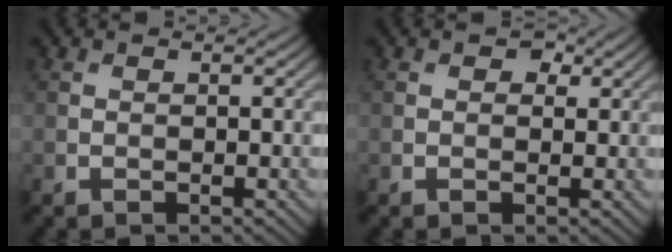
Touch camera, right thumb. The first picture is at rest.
{"total": 1.5, "force": [0.7, 1.1, 0.8], "torque": [-0.009, -0.002, 0.007]}